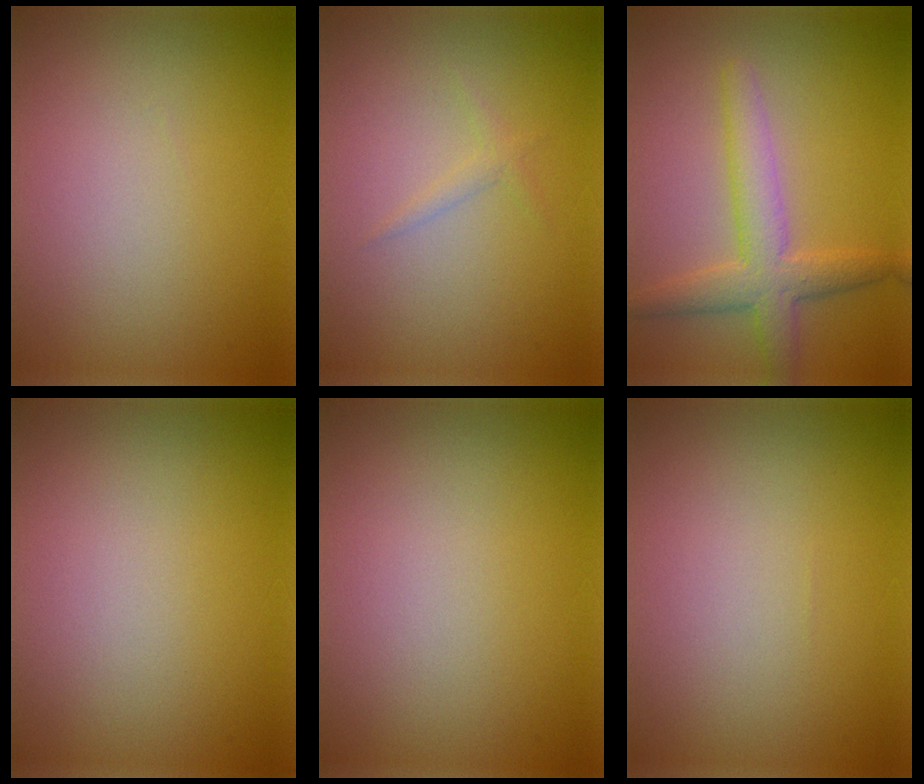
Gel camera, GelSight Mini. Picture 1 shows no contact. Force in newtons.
{"total": 0.8, "press": 0.8, "slide": 0.0}
{"total": 4.3, "press": 4.2, "slide": 0.2}
{"total": 0.0}
{"total": 0.0}
{"total": 0.0}